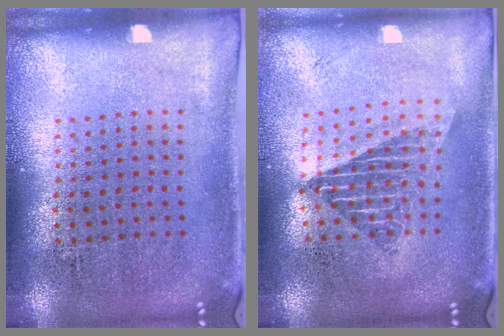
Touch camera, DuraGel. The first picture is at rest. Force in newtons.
{"total": 1.5, "press": 1.3, "slide": 0.8}